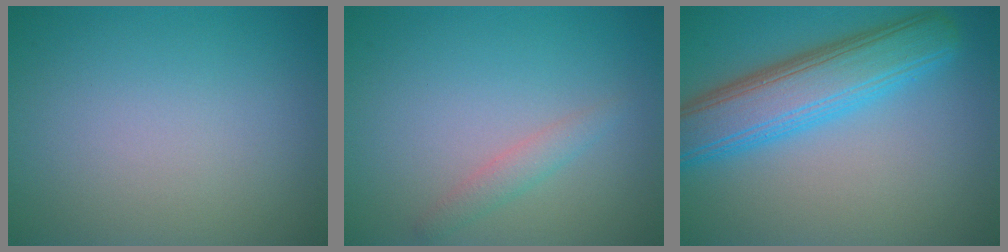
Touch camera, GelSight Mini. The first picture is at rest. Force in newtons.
{"total": 1.5, "press": 1.5, "slide": 0.2}
{"total": 7.4, "press": 7.4, "slide": 0.4}